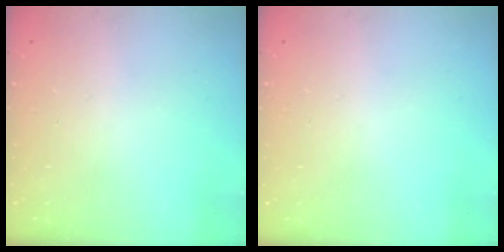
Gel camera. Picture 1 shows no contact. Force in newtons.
{"total": 0.0}